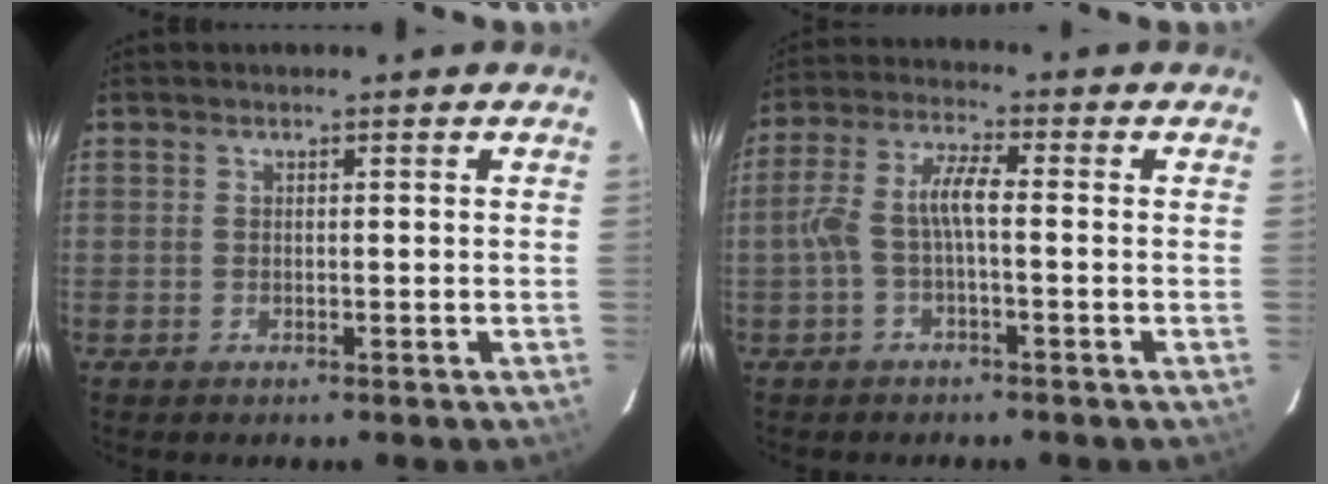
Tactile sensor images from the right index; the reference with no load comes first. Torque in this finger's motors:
{"motor_torque": [0.57, -0.29, 0.50, 0.13]}